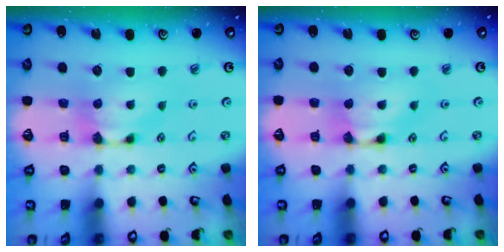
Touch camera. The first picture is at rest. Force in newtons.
{"total": 1.8, "press": 1.8, "slide": 0.1}